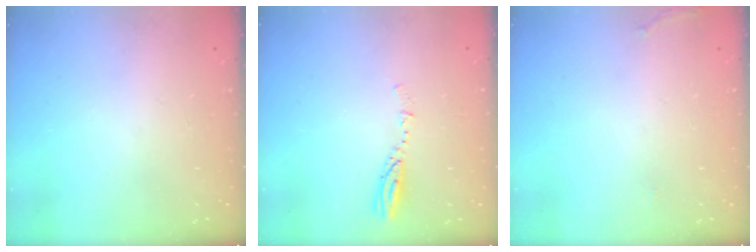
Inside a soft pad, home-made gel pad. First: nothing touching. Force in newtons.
{"total": 3.4, "press": 3.4, "slide": 0.2}
{"total": 7.9, "press": 5.9, "slide": 5.3}